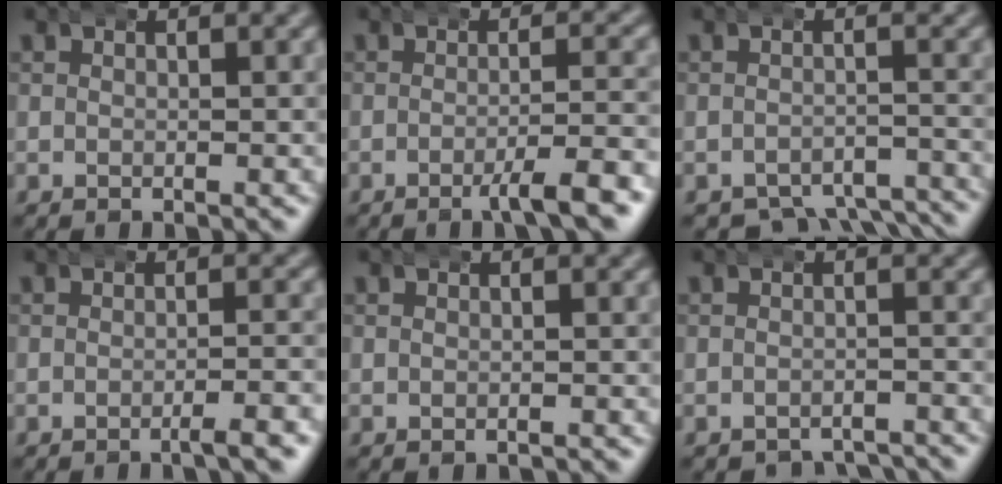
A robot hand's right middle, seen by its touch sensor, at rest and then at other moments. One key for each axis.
{"total": 3.6, "fx": -2.2, "fy": 0.1, "fz": 2.9, "tx": -0.043, "ty": 0.000, "tz": -0.038}
{"total": 7.5, "fx": -6.7, "fy": 2.5, "fz": 2.2, "tx": -0.011, "ty": -0.019, "tz": -0.104}
{"total": 1.9, "fx": -1.4, "fy": -0.1, "fz": 1.3, "tx": -0.017, "ty": 0.005, "tz": -0.026}
{"total": 0.7, "fx": -0.7, "fy": 0.1, "fz": 0.1, "tx": -0.007, "ty": -0.003, "tz": -0.008}
{"total": 3.9, "fx": -3.8, "fy": 0.6, "fz": 0.3, "tx": 0.003, "ty": -0.011, "tz": -0.059}